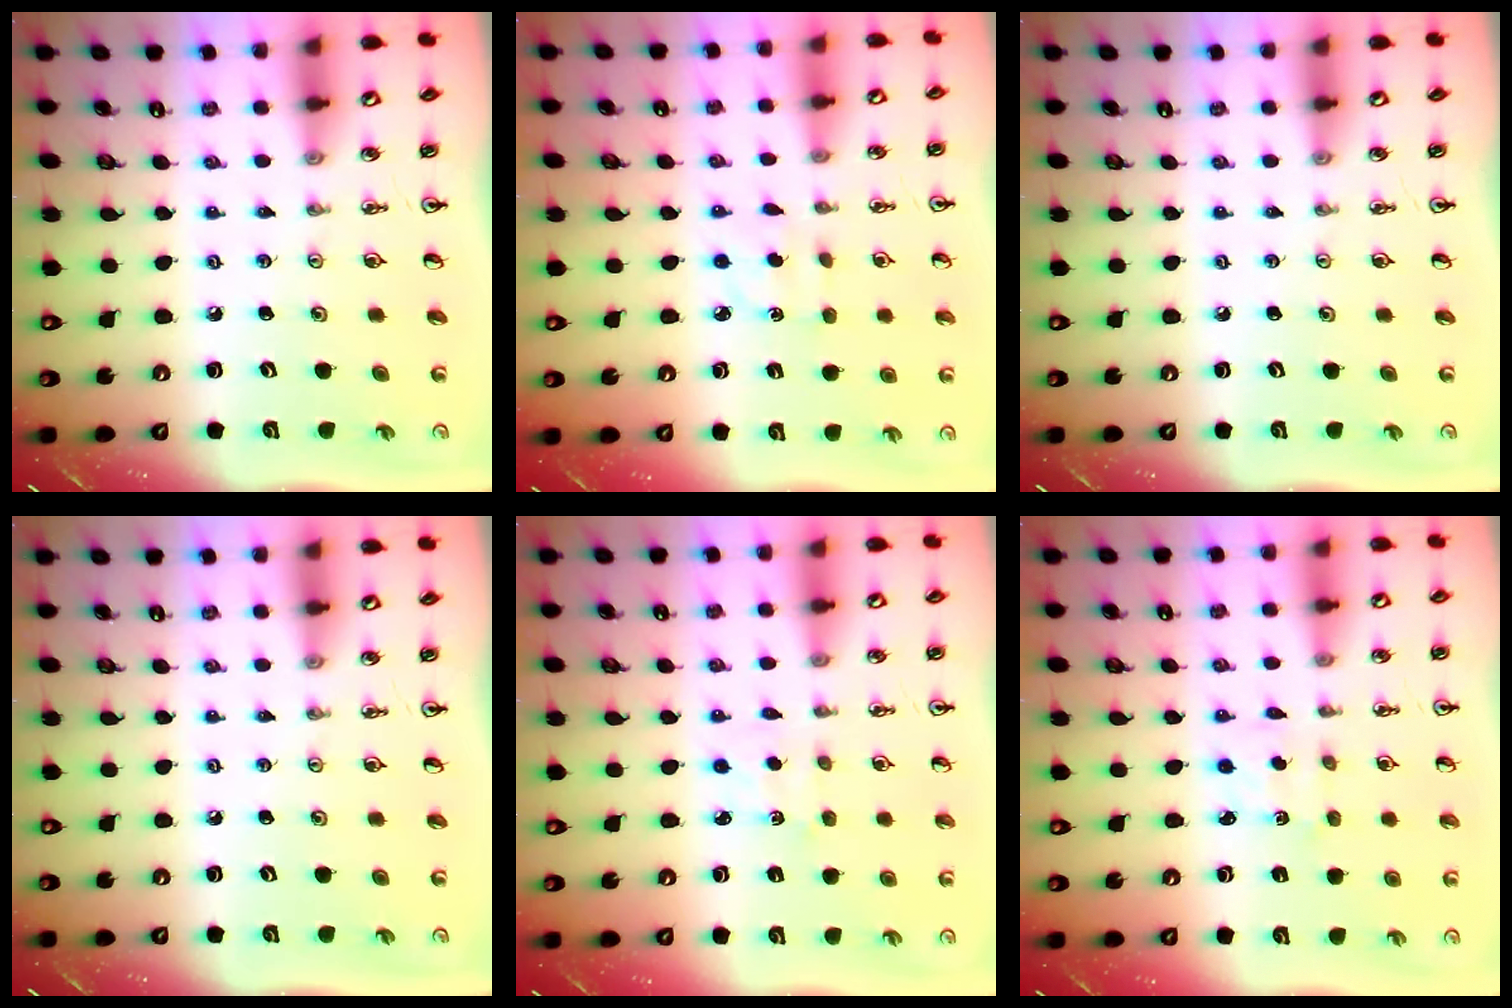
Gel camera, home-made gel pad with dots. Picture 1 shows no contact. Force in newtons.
{"total": 2.8, "press": 2.7, "slide": 0.7}
{"total": 0.0}
{"total": 0.0}
{"total": 2.7, "press": 2.7, "slide": 0.4}
{"total": 2.4, "press": 2.3, "slide": 0.4}